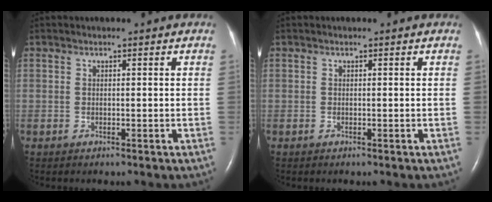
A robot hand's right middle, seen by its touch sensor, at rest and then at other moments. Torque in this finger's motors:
{"motor_torque": [0.00, -0.01, 0.00, 0.01]}